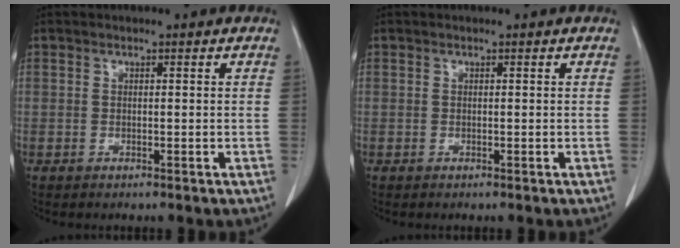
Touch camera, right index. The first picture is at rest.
{"total": 0.0}